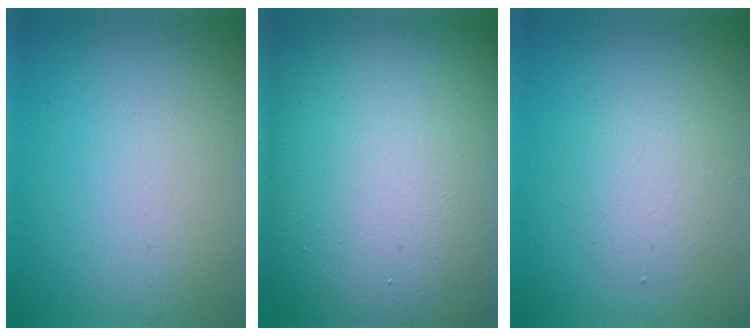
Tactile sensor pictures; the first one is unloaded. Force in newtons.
{"total": 21.4, "press": 21.4, "slide": 1.1}
{"total": 2.5, "press": 2.5, "slide": 0.1}